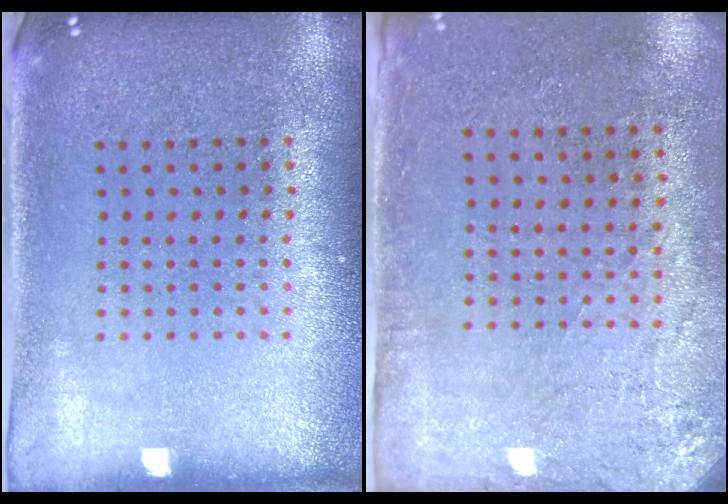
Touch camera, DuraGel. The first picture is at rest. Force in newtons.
{"total": 2.8, "press": 2.2, "slide": 1.6}